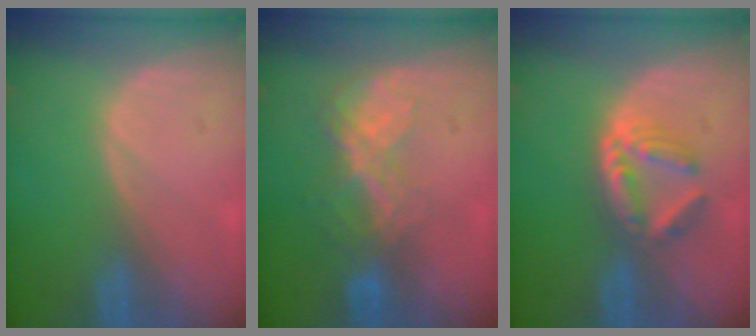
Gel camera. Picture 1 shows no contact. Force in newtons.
{"total": 6.6, "press": 5.8, "slide": 3.2}
{"total": 6.0, "press": 5.2, "slide": 3.1}